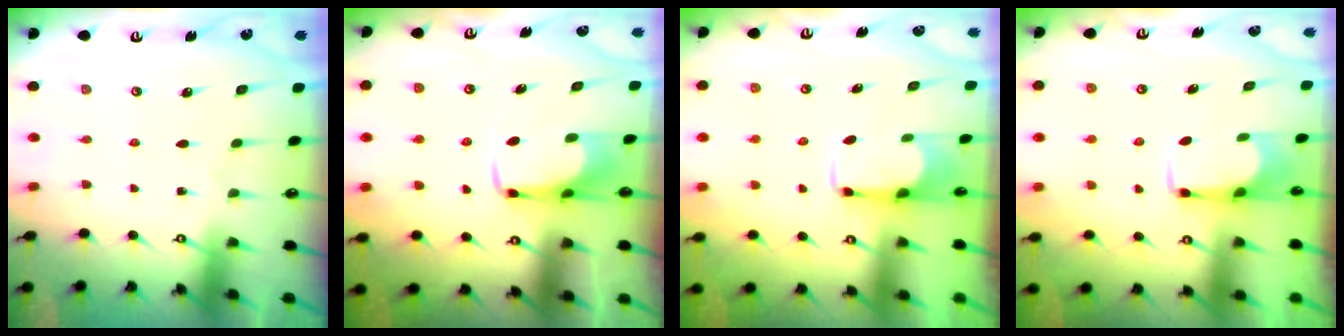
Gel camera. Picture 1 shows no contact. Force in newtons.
{"total": 2.9, "press": 2.9, "slide": 0.3}
{"total": 2.3, "press": 2.3, "slide": 0.4}
{"total": 2.6, "press": 2.6, "slide": 0.4}